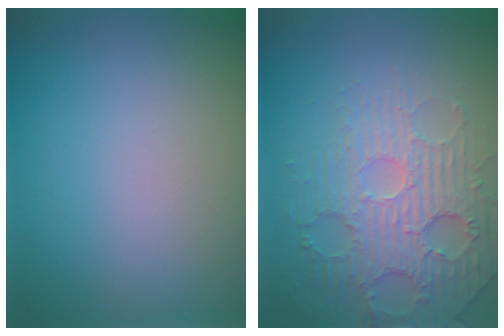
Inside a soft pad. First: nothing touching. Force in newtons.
{"total": 4.5, "press": 4.1, "slide": 2.0}